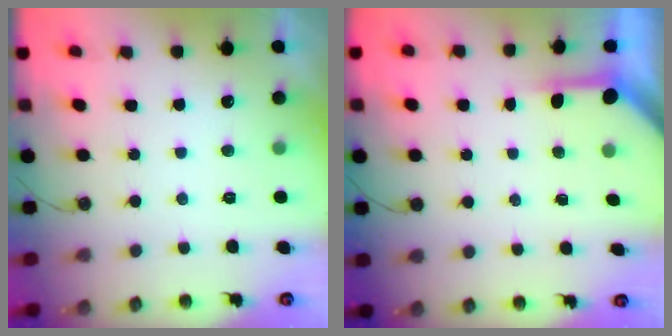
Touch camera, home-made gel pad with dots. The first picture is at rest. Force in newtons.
{"total": 4.0, "press": 4.0, "slide": 0.4}